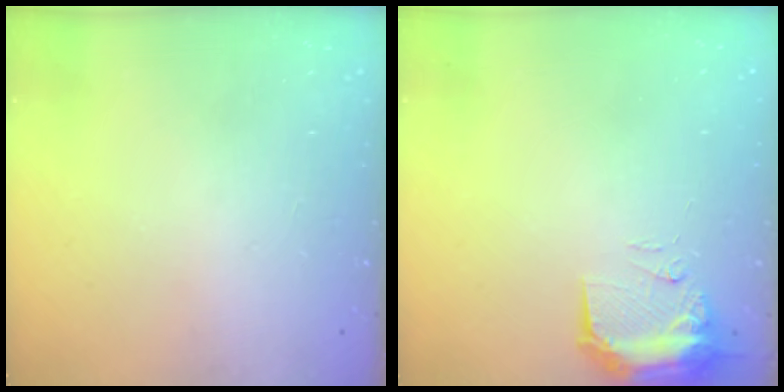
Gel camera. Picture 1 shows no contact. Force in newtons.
{"total": 11.4, "press": 10.0, "slide": 5.4}